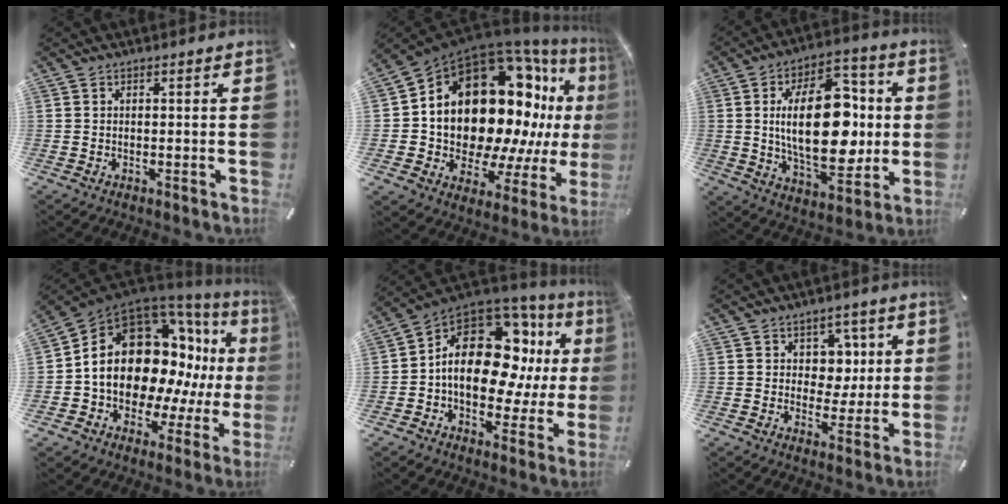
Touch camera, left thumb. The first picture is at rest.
{"total": 25.0, "force": [6.4, 16.4, 17.8], "torque": [-0.279, -0.091, 0.146]}
{"total": 23.5, "force": [1.1, 13.3, 19.3], "torque": [-0.328, -0.007, 0.018]}
{"total": 21.6, "force": [4.0, 15.2, 14.9], "torque": [-0.263, -0.046, 0.092]}
{"total": 18.6, "force": [2.7, 12.0, 14.0], "torque": [-0.221, -0.025, 0.043]}
{"total": 6.3, "force": [2.2, 5.7, 1.6], "torque": [-0.016, -0.008, 0.037]}